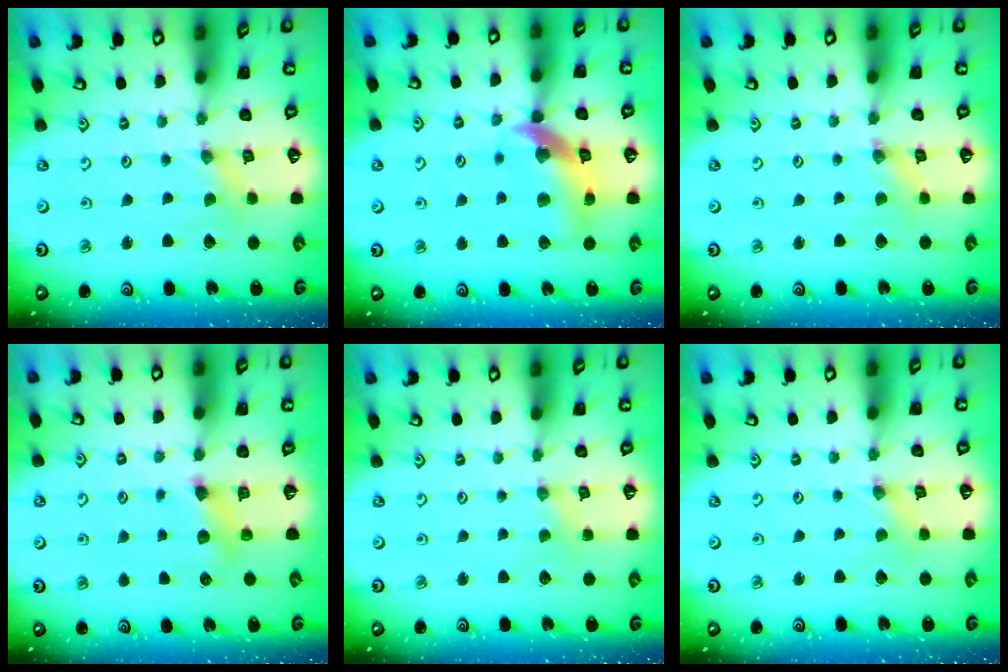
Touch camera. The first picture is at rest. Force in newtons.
{"total": 14.5, "press": 14.4, "slide": 2.0}
{"total": 1.3, "press": 1.3, "slide": 0.2}
{"total": 5.7, "press": 5.7, "slide": 0.5}
{"total": 1.3, "press": 1.2, "slide": 0.2}
{"total": 0.0}